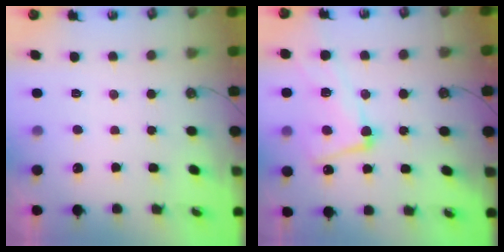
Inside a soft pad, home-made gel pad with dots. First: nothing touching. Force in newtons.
{"total": 7.9, "press": 7.8, "slide": 1.1}